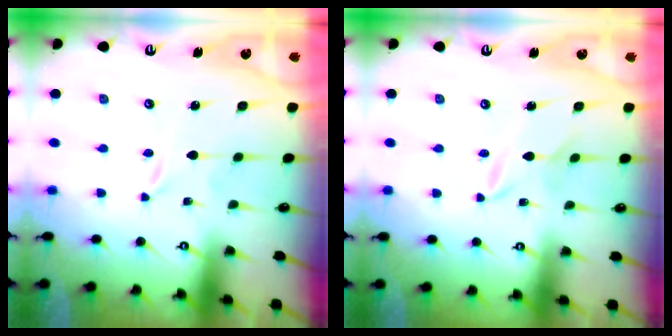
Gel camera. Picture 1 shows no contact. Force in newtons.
{"total": 2.7, "press": 2.7, "slide": 0.4}